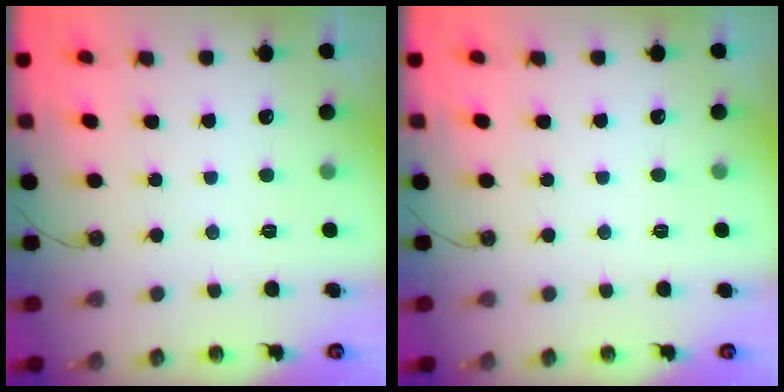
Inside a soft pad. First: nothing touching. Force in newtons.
{"total": 1.5, "press": 0.8, "slide": 1.3}